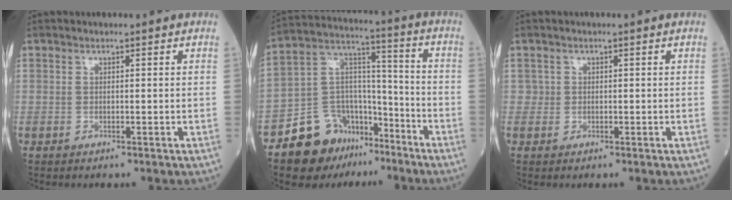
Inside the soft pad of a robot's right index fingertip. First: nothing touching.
{"total": 13.4, "force": [-9.2, 8.9, 3.7], "torque": [-0.061, 0.079, -0.154]}
{"total": 0.9, "force": [0.0, 0.9, 0.0], "torque": [0.008, 0.005, -0.003]}